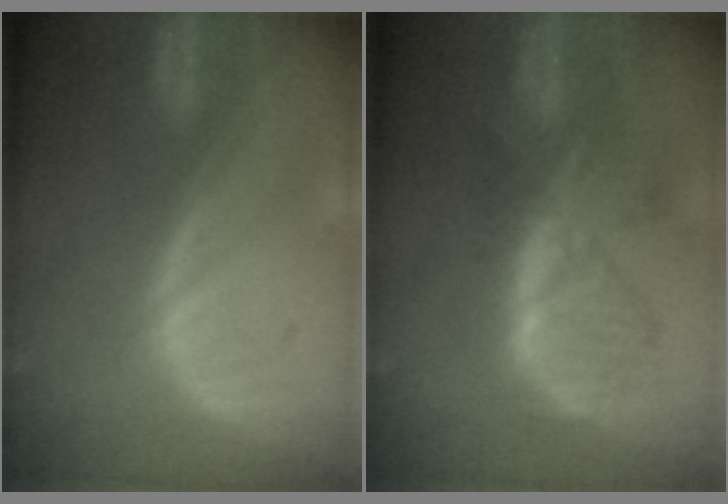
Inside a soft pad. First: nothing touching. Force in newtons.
{"total": 7.7, "press": 7.0, "slide": 3.3}